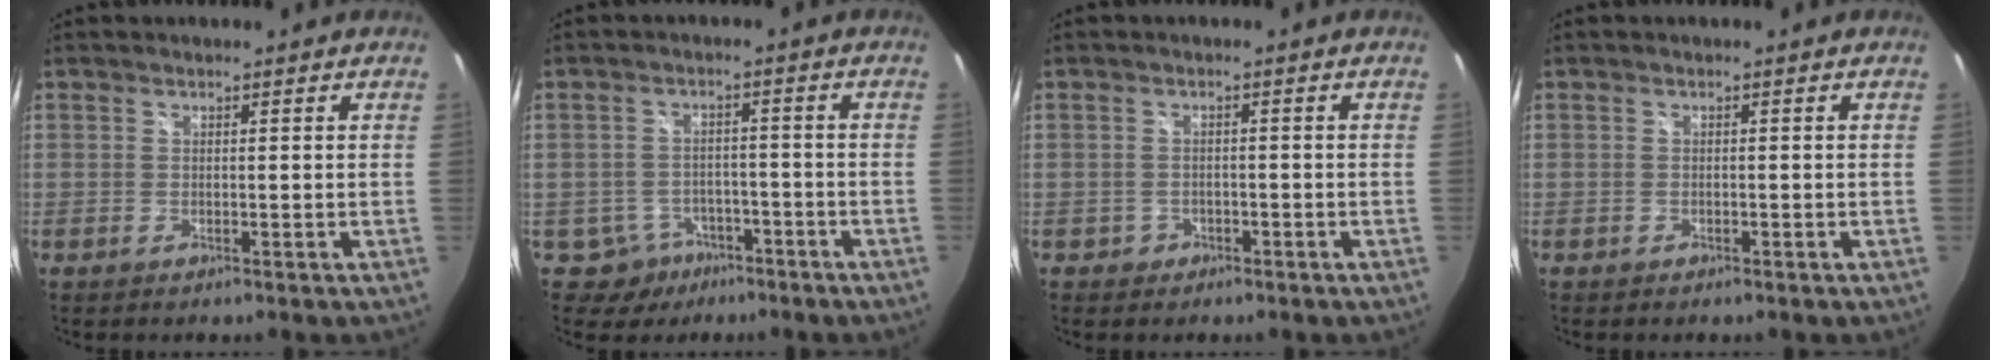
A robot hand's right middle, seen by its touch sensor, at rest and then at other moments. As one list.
[{"total": 5.9, "force": [-3.8, 4.5, 0.8], "torque": [-0.026, 0.017, -0.046]}, {"total": 2.3, "force": [-1.1, 1.9, 0.4], "torque": [-0.013, 0.000, -0.016]}, {"total": 0.7, "force": [-0.6, 0.5, 0.1], "torque": [-0.006, -0.002, -0.009]}]